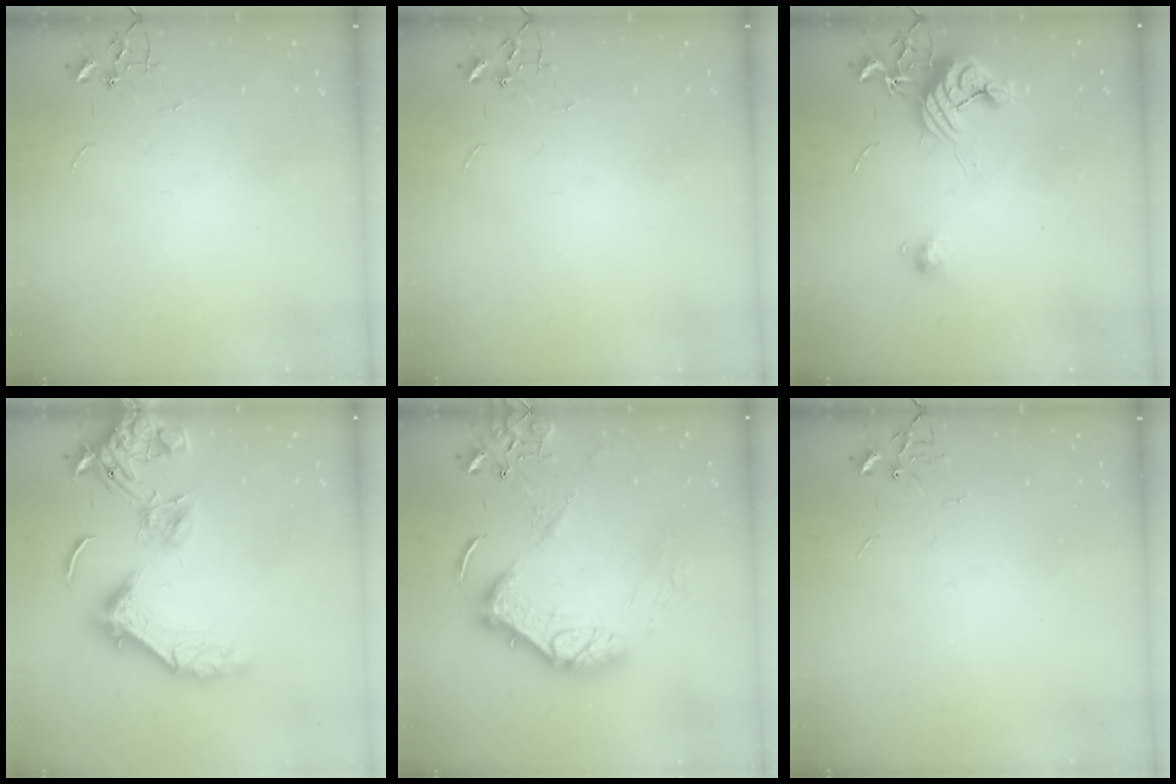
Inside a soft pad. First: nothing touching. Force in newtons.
{"total": 0.0}
{"total": 11.3, "press": 11.3, "slide": 0.7}
{"total": 17.5, "press": 17.4, "slide": 2.4}
{"total": 16.9, "press": 16.7, "slide": 2.1}
{"total": 0.0}